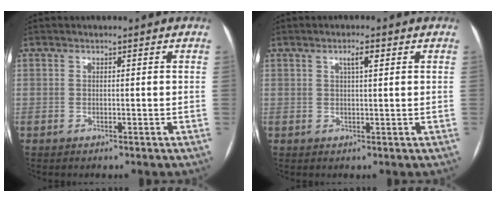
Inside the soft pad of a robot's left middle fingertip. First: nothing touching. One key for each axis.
{"total": 2.2, "fx": 0.9, "fy": 0.3, "fz": 1.9, "tx": -0.035, "ty": 0.004, "tz": 0.016}